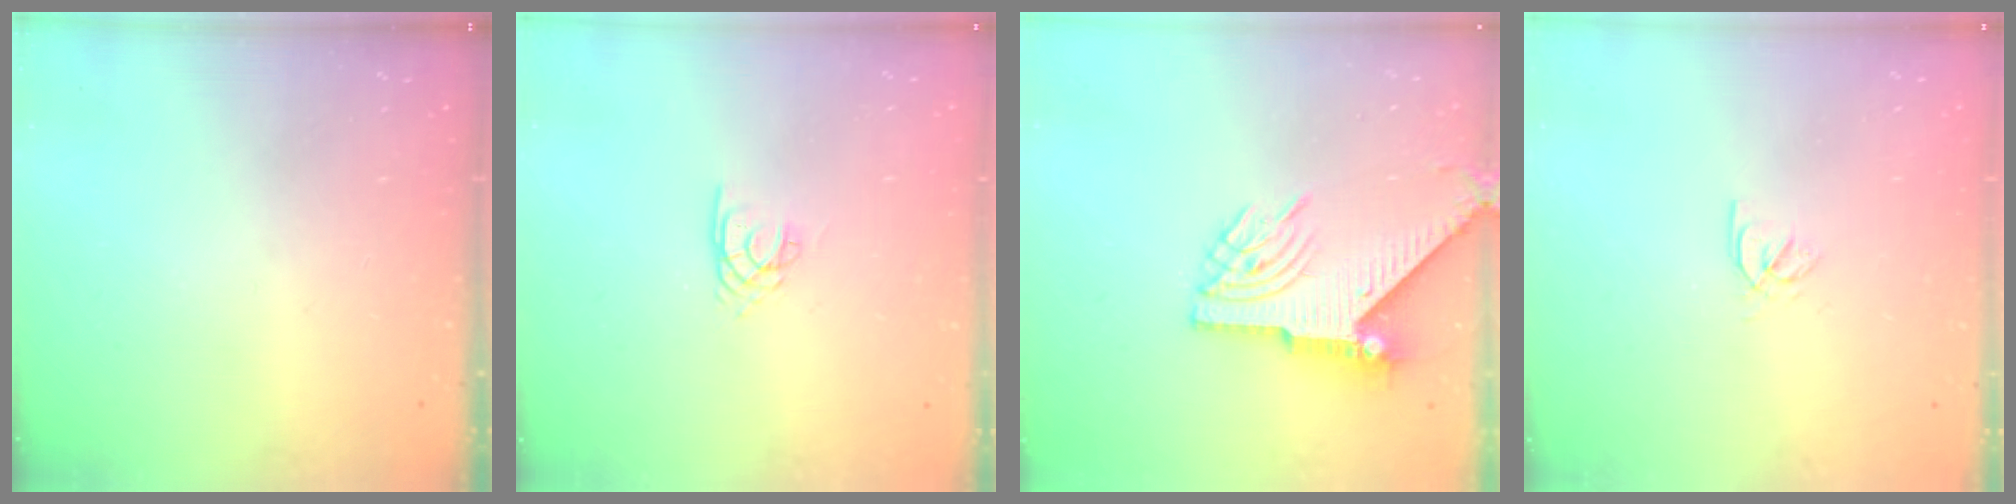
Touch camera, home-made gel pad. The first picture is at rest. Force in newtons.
{"total": 1.9, "press": 1.8, "slide": 0.3}
{"total": 8.8, "press": 8.7, "slide": 1.3}
{"total": 2.3, "press": 2.2, "slide": 0.3}